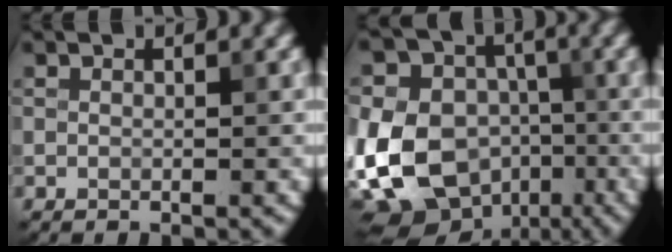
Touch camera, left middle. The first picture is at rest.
{"total": 14.2, "force": [-3.5, 10.9, 8.3], "torque": [-0.182, -0.017, -0.065]}